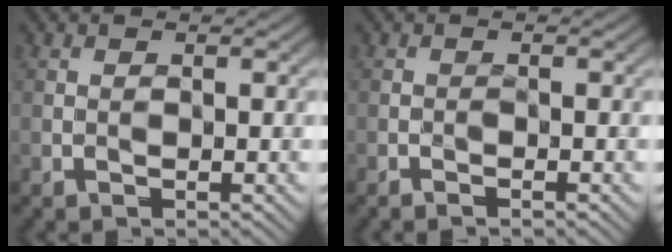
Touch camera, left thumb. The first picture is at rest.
{"total": 0.8, "force": [-0.7, -0.3, 0.2], "torque": [-0.007, -0.001, -0.013]}